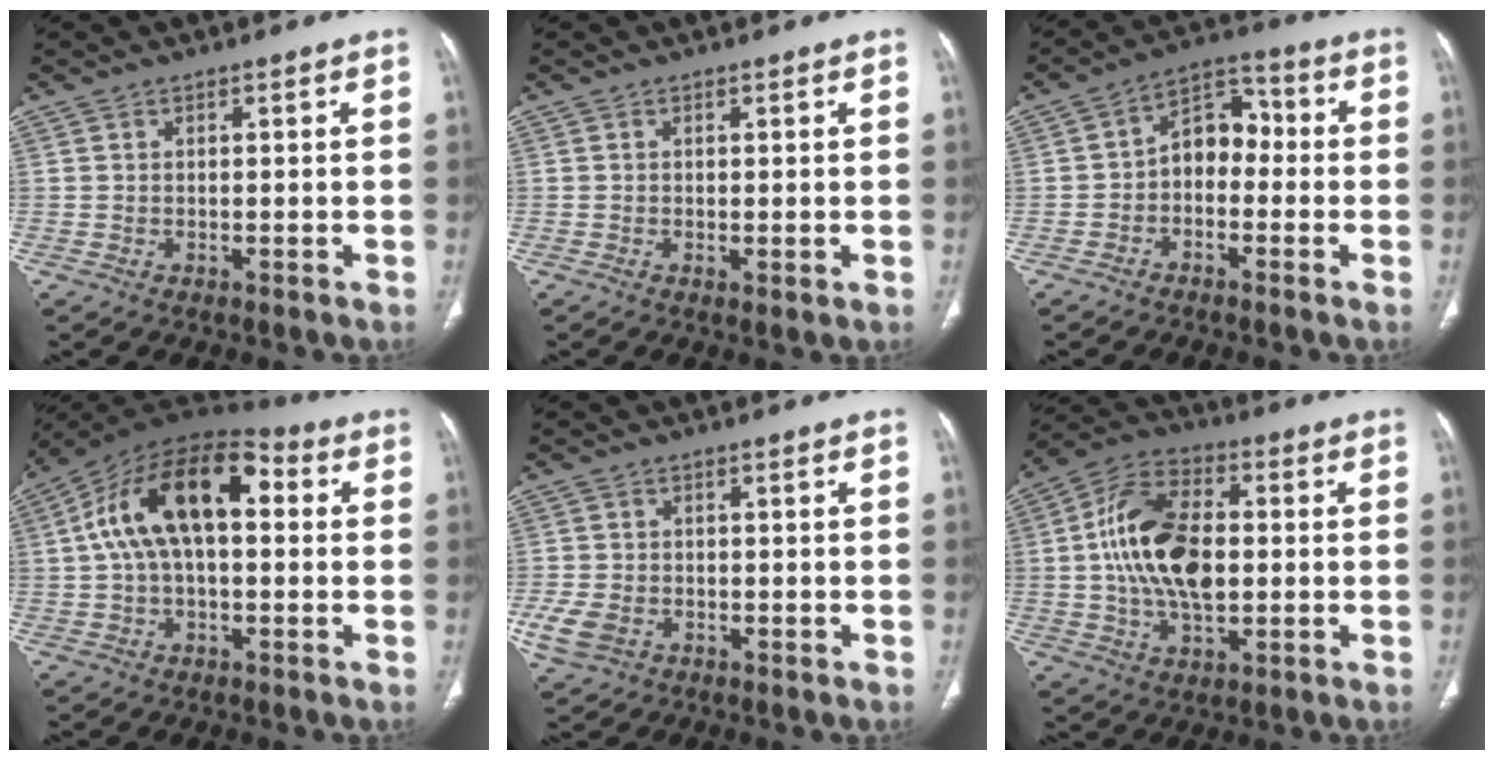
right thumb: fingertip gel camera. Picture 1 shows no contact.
{"total": 1.1, "force": [-0.1, 0.3, 1.1], "torque": [-0.024, -0.007, -0.001]}
{"total": 8.0, "force": [-1.3, 5.6, 5.5], "torque": [-0.058, 0.042, -0.040]}
{"total": 18.1, "force": [3.0, 9.6, 15.1], "torque": [-0.257, 0.048, 0.042]}
{"total": 5.9, "force": [-2.0, 4.3, 3.5], "torque": [-0.078, 0.003, -0.030]}
{"total": 17.1, "force": [0.4, 9.8, 14.0], "torque": [-0.253, 0.019, 0.005]}